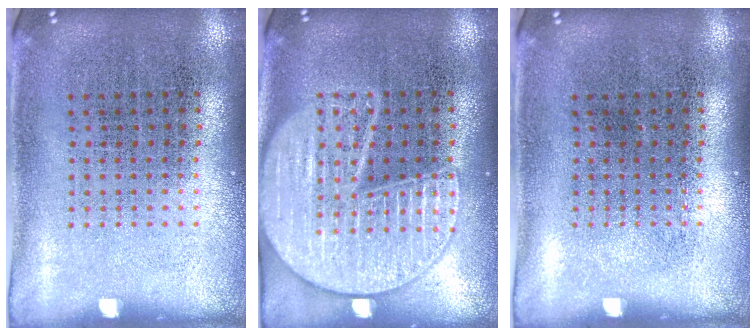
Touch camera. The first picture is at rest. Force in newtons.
{"total": 3.0, "press": 3.0, "slide": 0.2}
{"total": 0.0}